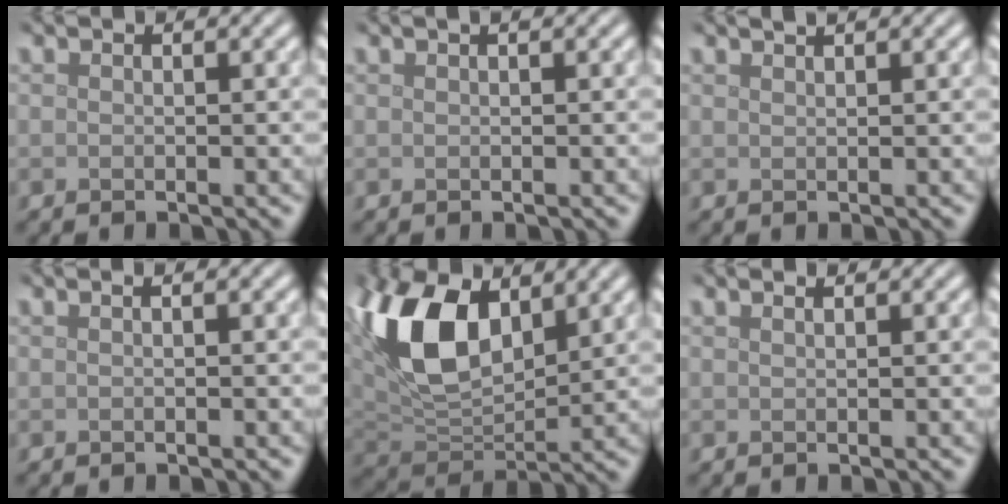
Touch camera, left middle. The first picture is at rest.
{"total": 0.8, "force": [0.5, 0.2, 0.6], "torque": [-0.010, 0.006, 0.007]}
{"total": 1.0, "force": [0.8, 0.2, 0.6], "torque": [-0.005, 0.000, 0.008]}
{"total": 0.8, "force": [0.2, 0.3, 0.8], "torque": [-0.012, 0.003, -0.002]}
{"total": 10.7, "force": [3.6, 5.9, 8.1], "torque": [-0.180, 0.011, 0.063]}
{"total": 0.9, "force": [0.7, 0.2, 0.5], "torque": [-0.006, 0.000, 0.005]}